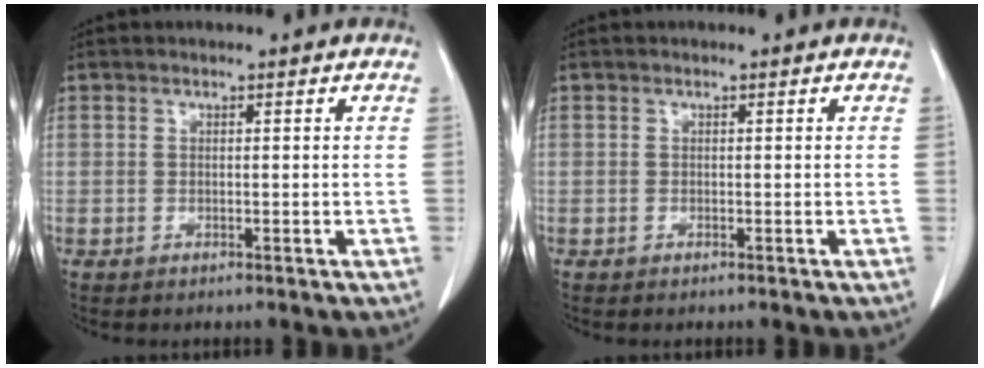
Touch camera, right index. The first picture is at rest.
{"total": 0.0}